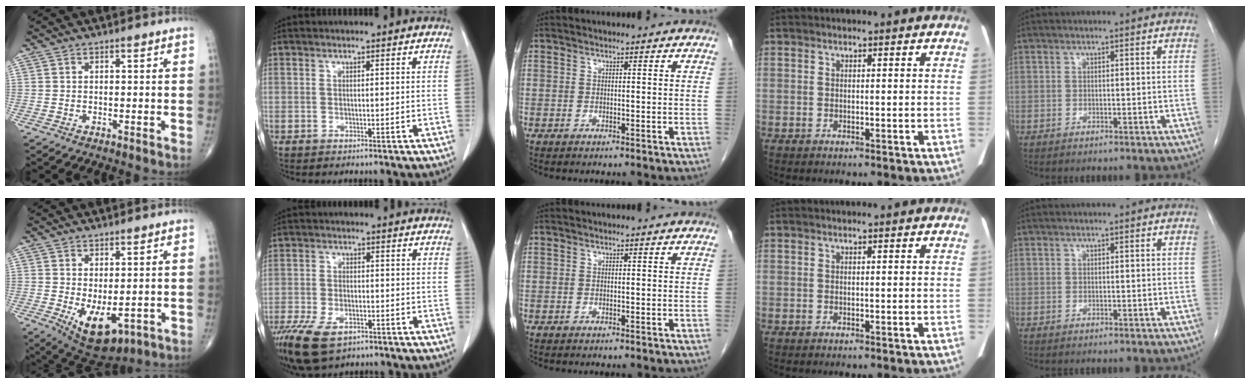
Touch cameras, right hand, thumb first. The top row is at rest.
{"thumb": {"total": 9.5, "force": [-2.2, 4.9, 7.9], "torque": [-0.110, -0.010, -0.011]}, "index": {"total": 10.6, "force": [-6.9, 4.8, 6.4], "torque": [-0.133, -0.012, -0.113]}}